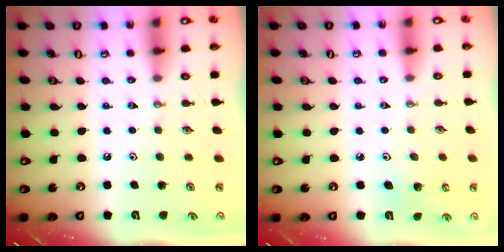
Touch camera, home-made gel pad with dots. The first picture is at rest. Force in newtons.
{"total": 5.1, "press": 4.7, "slide": 1.9}